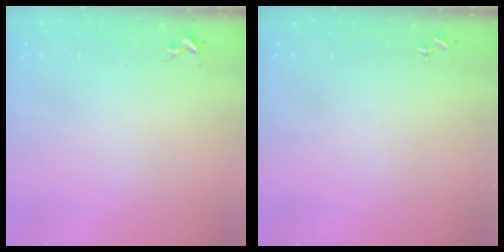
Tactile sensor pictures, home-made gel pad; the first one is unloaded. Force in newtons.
{"total": 0.0}